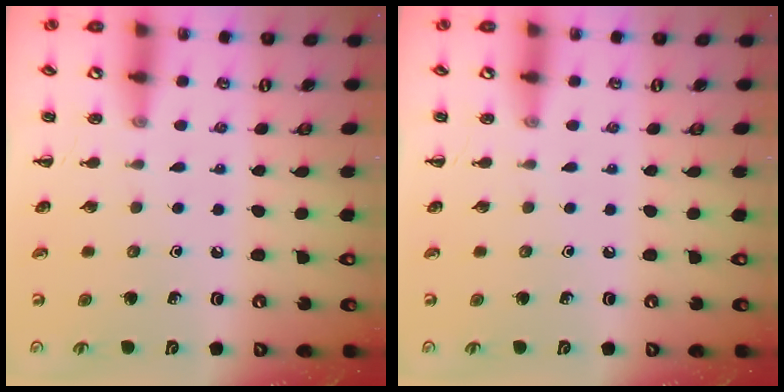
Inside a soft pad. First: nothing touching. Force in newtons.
{"total": 0.0}